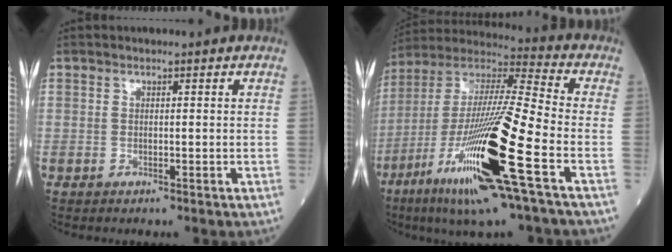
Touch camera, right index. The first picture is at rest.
{"total": 23.5, "force": [-8.9, 0.9, 21.8], "torque": [-0.437, -0.042, -0.170]}